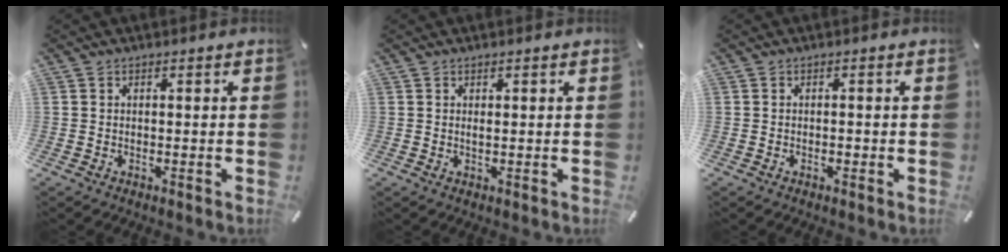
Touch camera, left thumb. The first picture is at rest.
{"total": 0.8, "force": [0.2, 0.1, 0.8], "torque": [-0.015, 0.000, 0.004]}
{"total": 0.9, "force": [-0.4, 0.4, 0.6], "torque": [-0.013, -0.001, -0.009]}